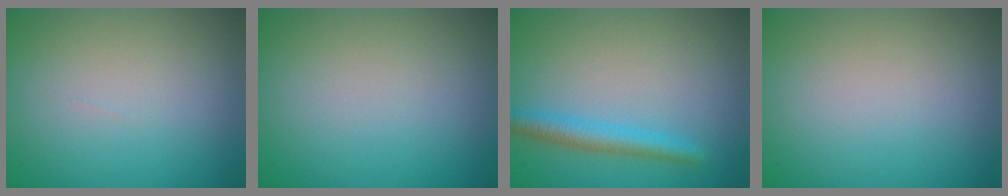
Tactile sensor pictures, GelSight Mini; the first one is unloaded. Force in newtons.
{"total": 0.0}
{"total": 2.8, "press": 2.8, "slide": 0.1}
{"total": 0.0}